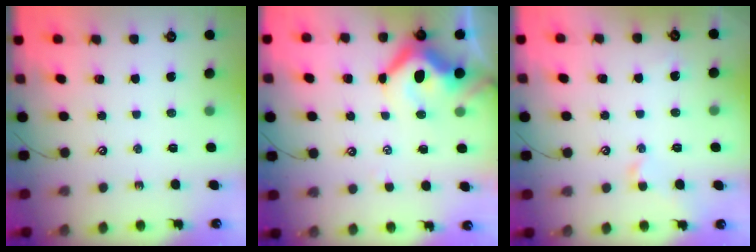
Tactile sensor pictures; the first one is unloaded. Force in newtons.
{"total": 9.7, "press": 9.5, "slide": 1.7}
{"total": 1.5, "press": 1.4, "slide": 0.3}